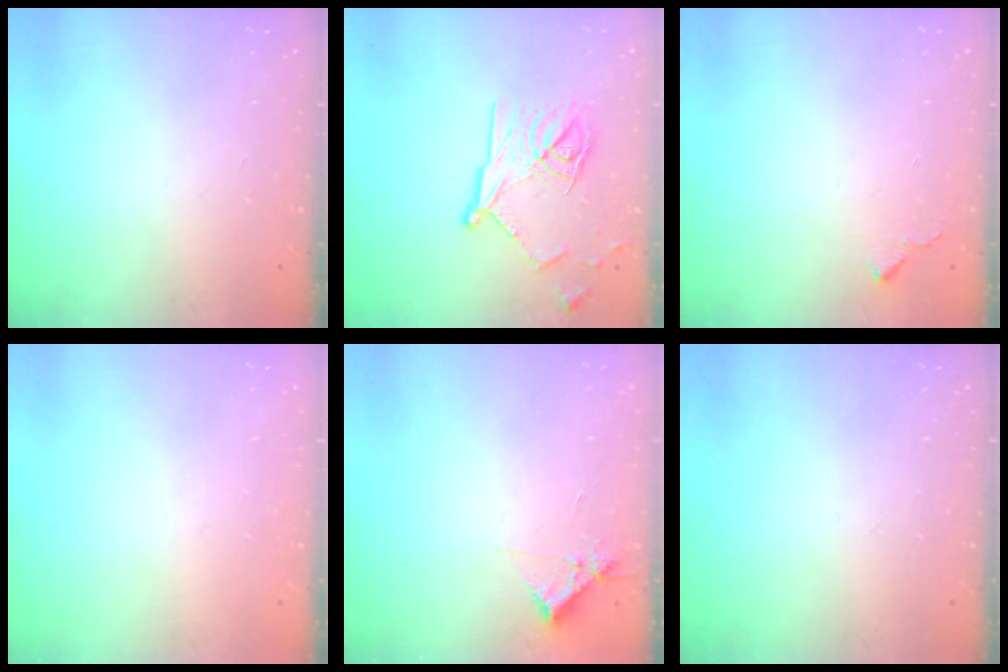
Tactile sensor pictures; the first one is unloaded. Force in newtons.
{"total": 16.1, "press": 16.1, "slide": 0.6}
{"total": 5.1, "press": 5.0, "slide": 0.7}
{"total": 0.0}
{"total": 3.9, "press": 3.9, "slide": 0.5}
{"total": 0.0}